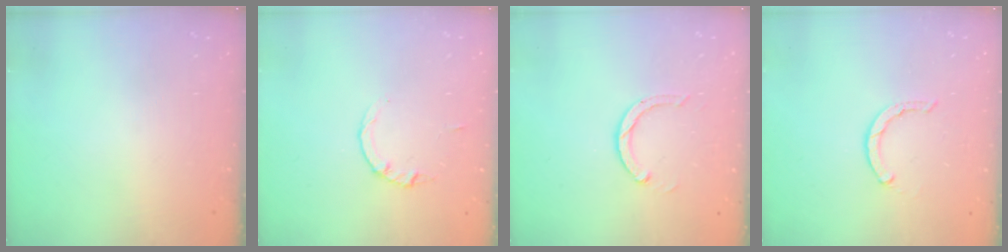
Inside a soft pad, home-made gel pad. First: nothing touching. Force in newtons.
{"total": 2.8, "press": 2.8, "slide": 0.4}
{"total": 3.0, "press": 3.0, "slide": 0.3}
{"total": 1.6, "press": 1.5, "slide": 0.4}